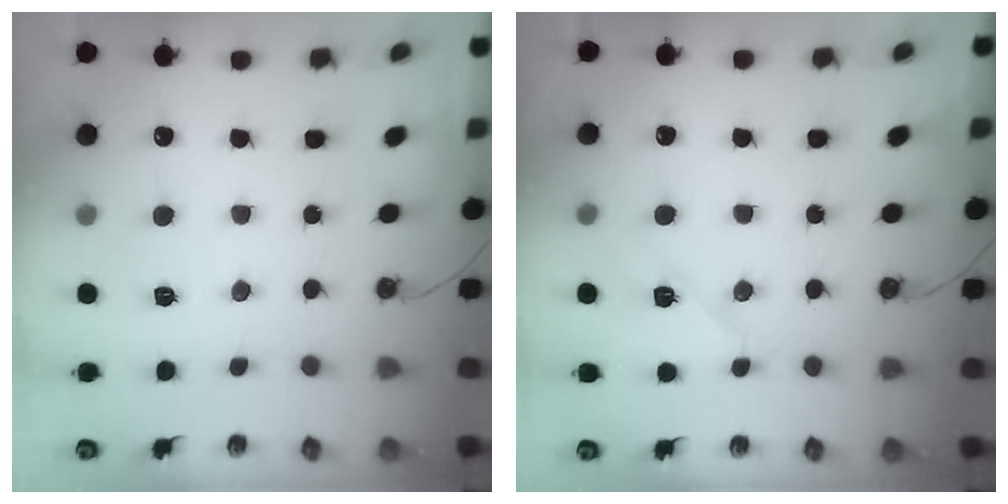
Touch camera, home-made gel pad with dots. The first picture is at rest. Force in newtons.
{"total": 8.2, "press": 6.9, "slide": 4.4}